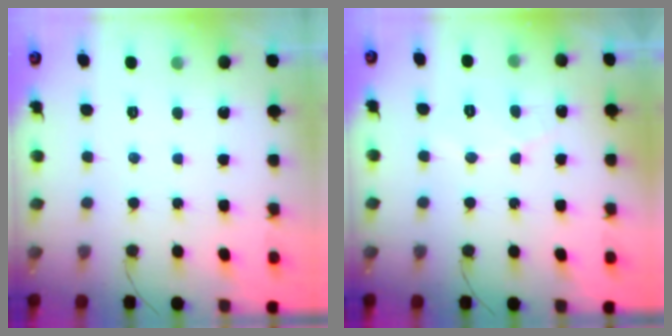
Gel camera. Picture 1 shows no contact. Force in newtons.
{"total": 4.9, "press": 4.9, "slide": 0.2}